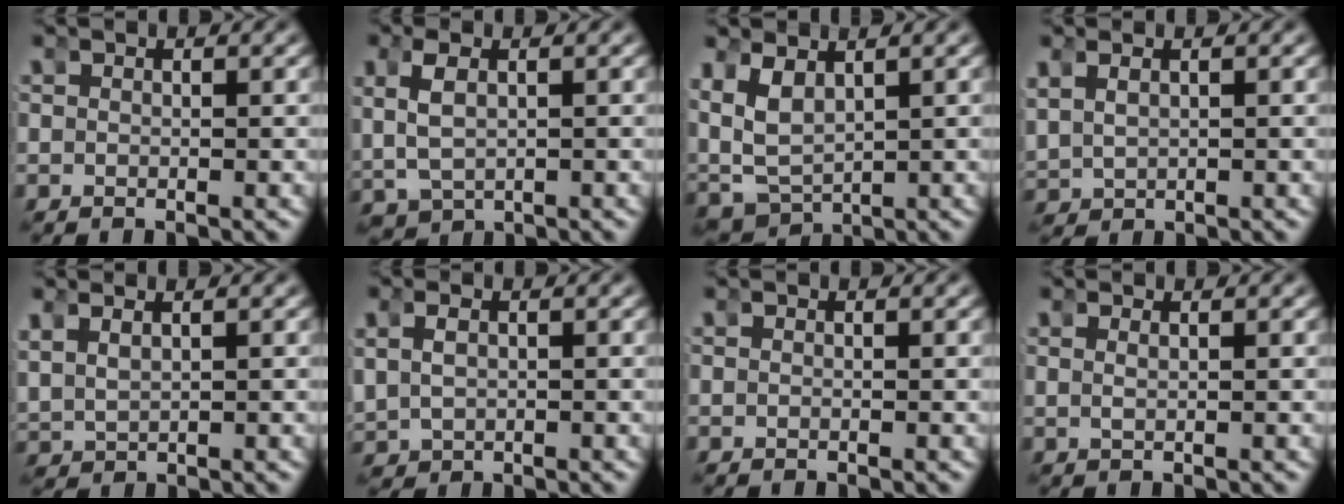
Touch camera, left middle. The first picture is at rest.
{"total": 5.0, "force": [-0.3, 4.3, 2.6], "torque": [-0.084, -0.021, 0.007]}
{"total": 8.0, "force": [0.0, 6.7, 4.3], "torque": [-0.123, -0.026, 0.006]}
{"total": 2.4, "force": [0.2, 2.1, 1.1], "torque": [-0.046, -0.005, 0.017]}
{"total": 2.8, "force": [0.5, 2.4, 1.3], "torque": [-0.054, -0.008, 0.022]}
{"total": 2.7, "force": [-0.2, 2.4, 1.2], "torque": [-0.046, -0.008, 0.008]}
{"total": 0.0}
{"total": 0.6, "force": [0.2, -0.1, 0.5], "torque": [-0.016, -0.004, 0.010]}